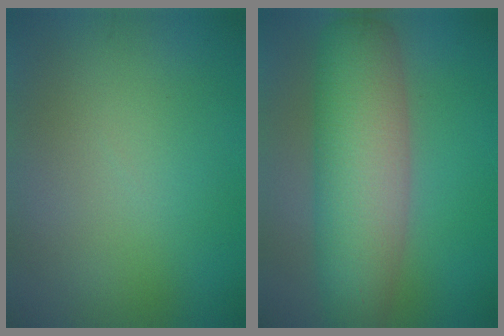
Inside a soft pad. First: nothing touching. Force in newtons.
{"total": 8.5, "press": 8.5, "slide": 0.2}